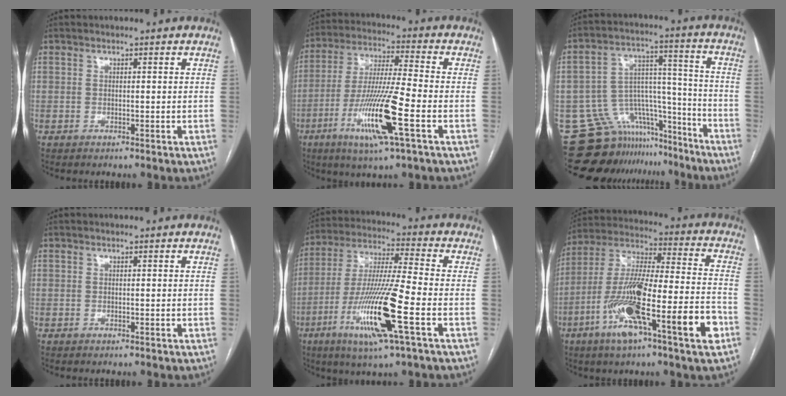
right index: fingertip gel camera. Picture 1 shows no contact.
{"total": 14.2, "force": [-5.2, 0.1, 13.2], "torque": [-0.264, -0.020, -0.099]}
{"total": 14.4, "force": [-12.6, 6.8, 0.7], "torque": [-0.001, 0.081, -0.191]}
{"total": 0.0}
{"total": 16.3, "force": [-5.9, 0.2, 15.2], "torque": [-0.307, -0.021, -0.111]}
{"total": 21.3, "force": [-8.5, 1.9, 19.4], "torque": [-0.332, -0.011, -0.148]}